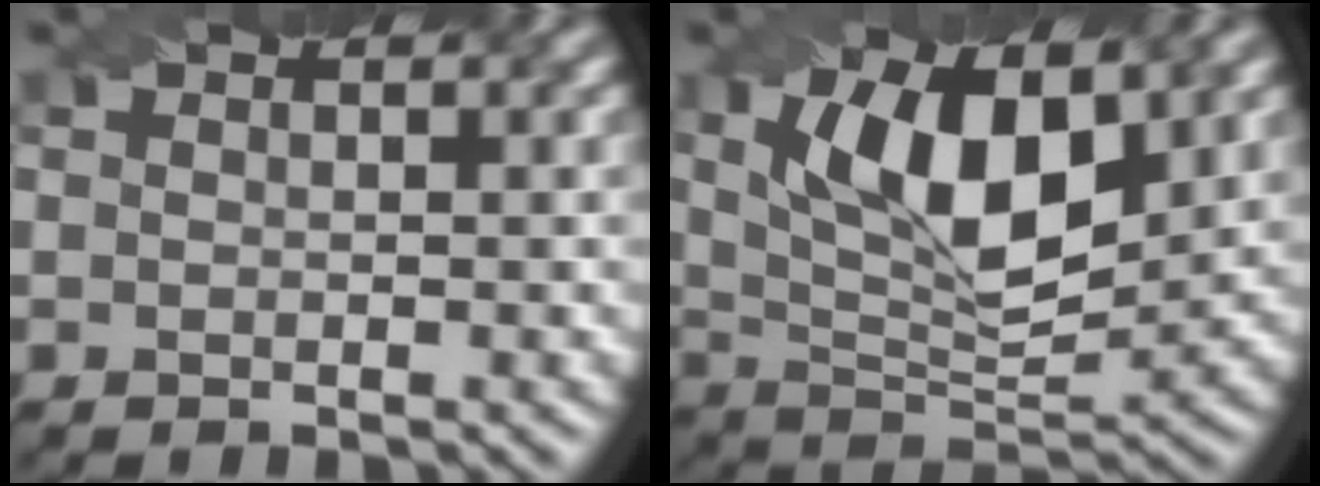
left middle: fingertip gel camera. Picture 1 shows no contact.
{"total": 9.7, "force": [3.0, 4.2, 8.2], "torque": [-0.142, 0.000, 0.049]}